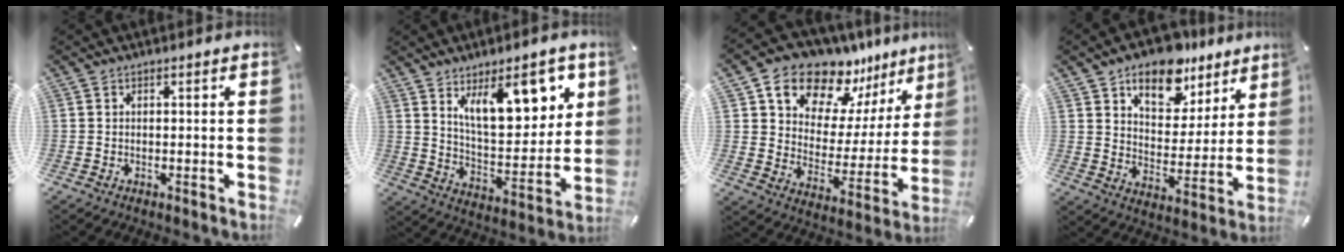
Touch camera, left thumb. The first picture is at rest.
{"total": 15.7, "force": [9.3, 7.0, 10.5], "torque": [-0.154, -0.041, 0.158]}
{"total": 13.8, "force": [11.8, 7.1, 1.4], "torque": [-0.031, -0.122, 0.215]}
{"total": 13.2, "force": [9.5, 7.6, 5.0], "torque": [-0.063, -0.066, 0.169]}